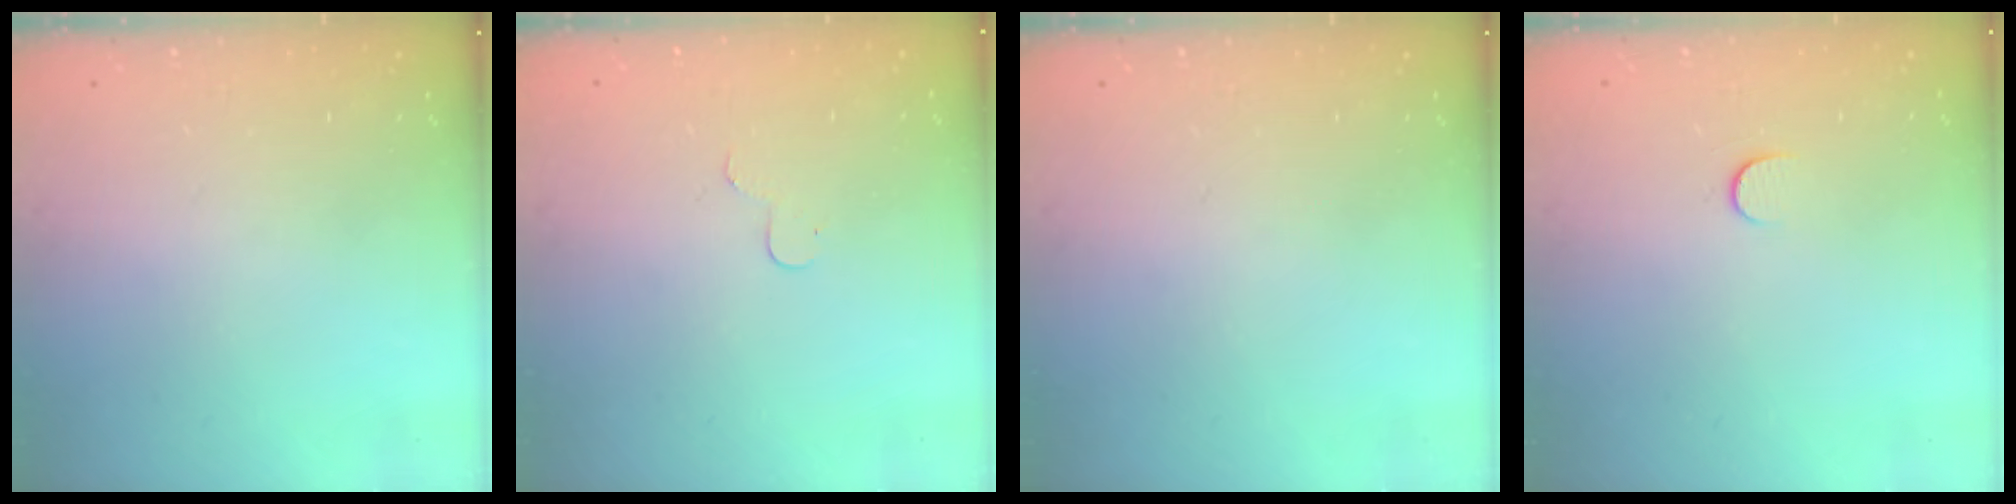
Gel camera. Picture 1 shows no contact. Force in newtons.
{"total": 3.1, "press": 3.1, "slide": 0.3}
{"total": 0.0}
{"total": 5.0, "press": 4.9, "slide": 0.6}